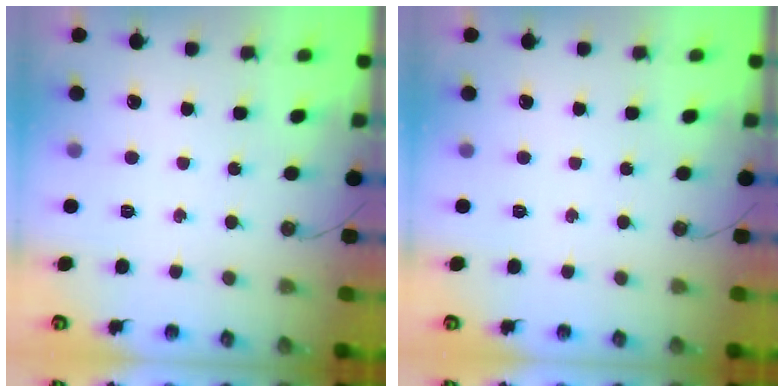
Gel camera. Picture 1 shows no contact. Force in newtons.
{"total": 0.0}